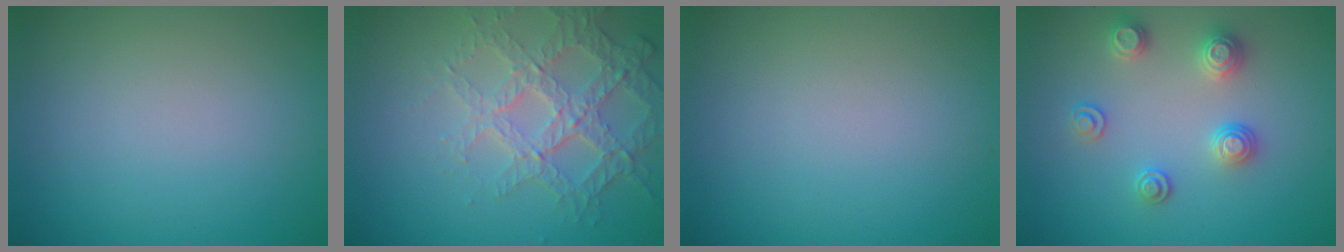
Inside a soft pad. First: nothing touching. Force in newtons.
{"total": 3.9, "press": 3.8, "slide": 0.9}
{"total": 0.0}
{"total": 2.6, "press": 2.6, "slide": 0.2}